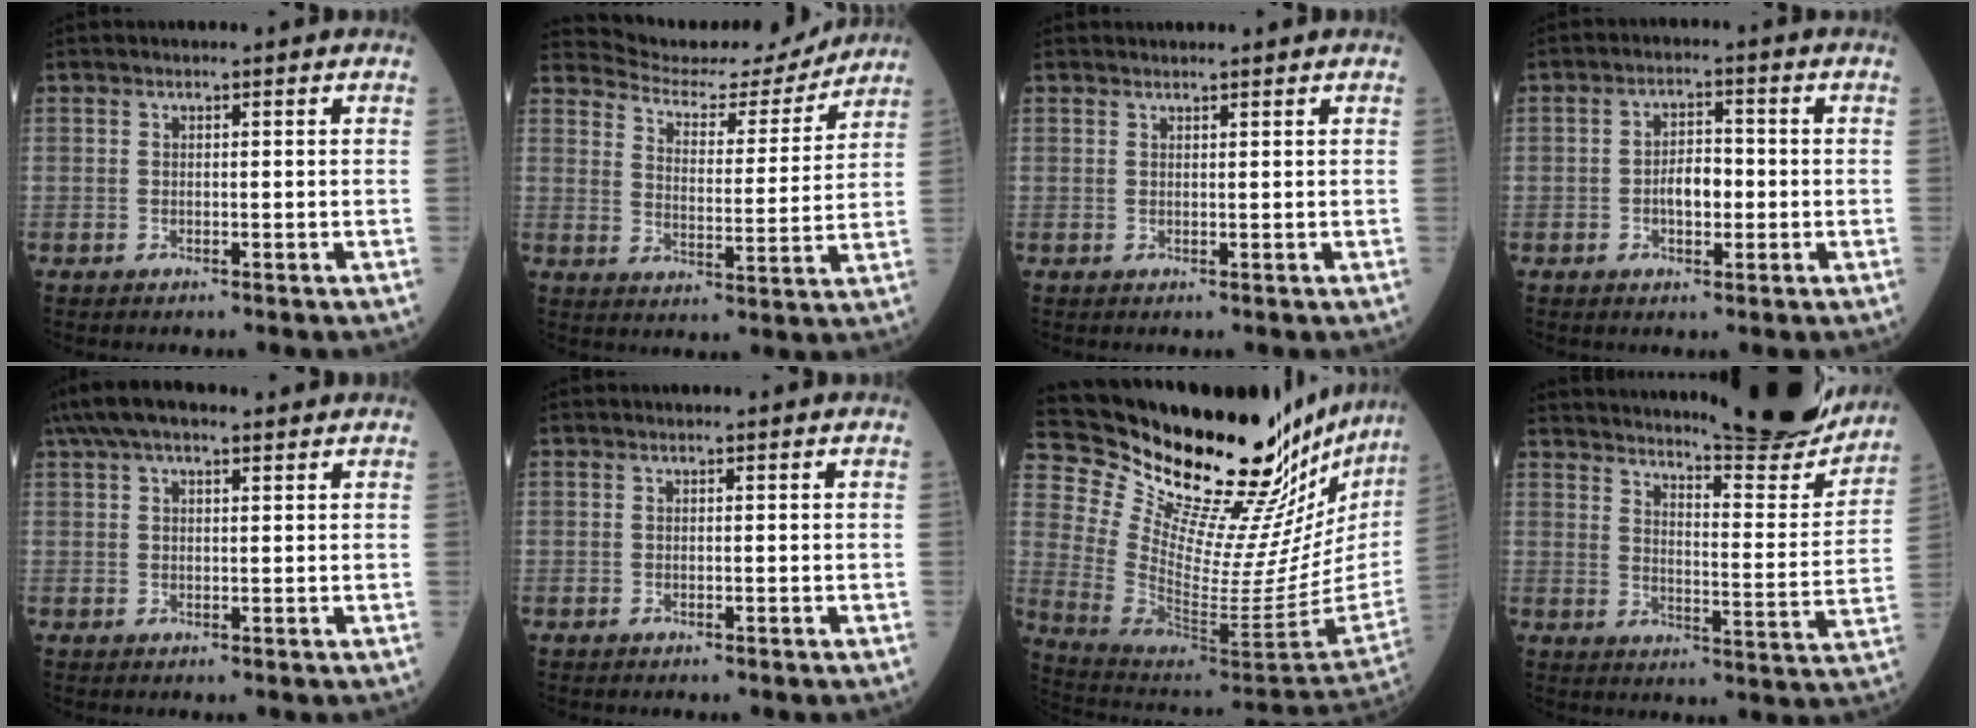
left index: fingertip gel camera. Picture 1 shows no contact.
{"total": 13.5, "force": [13.2, 1.8, 1.7], "torque": [-0.032, -0.012, 0.187]}
{"total": 1.5, "force": [1.5, 0.2, 0.3], "torque": [-0.006, 0.010, 0.022]}
{"total": 4.2, "force": [-1.0, 2.2, 3.5], "torque": [-0.064, 0.006, -0.020]}
{"total": 7.7, "force": [5.5, 2.5, 4.9], "torque": [-0.096, 0.041, 0.095]}
{"total": 0.0}
{"total": 33.9, "force": [30.2, 5.1, 14.6], "torque": [-0.241, -0.148, 0.416]}
{"total": 22.2, "force": [20.4, 1.5, 8.6], "torque": [-0.125, -0.075, 0.260]}